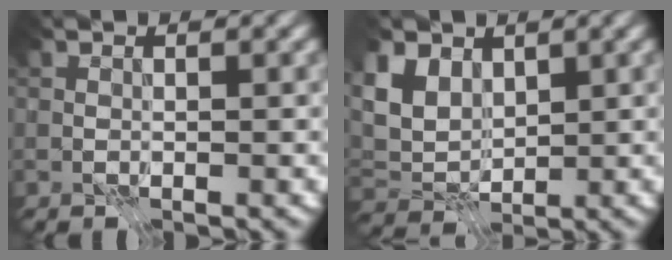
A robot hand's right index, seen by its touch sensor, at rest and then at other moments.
{"total": 3.7, "force": [1.9, 2.6, 1.9], "torque": [-0.050, -0.004, 0.031]}